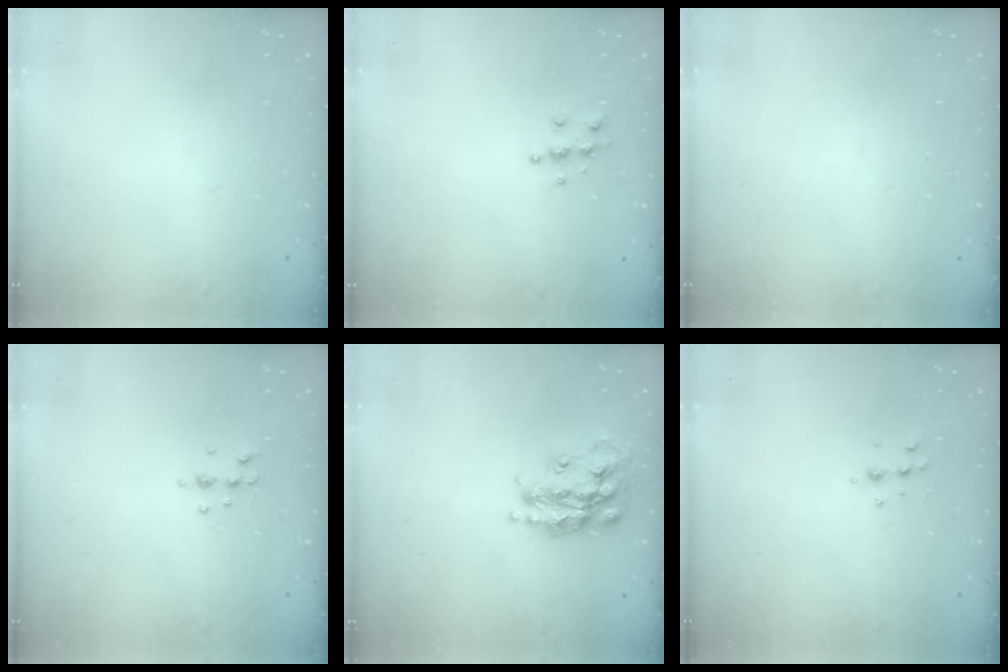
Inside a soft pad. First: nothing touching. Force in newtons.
{"total": 5.5, "press": 5.5, "slide": 0.5}
{"total": 0.0}
{"total": 5.2, "press": 5.0, "slide": 1.1}
{"total": 17.0, "press": 16.9, "slide": 1.2}
{"total": 4.7, "press": 4.6, "slide": 0.9}